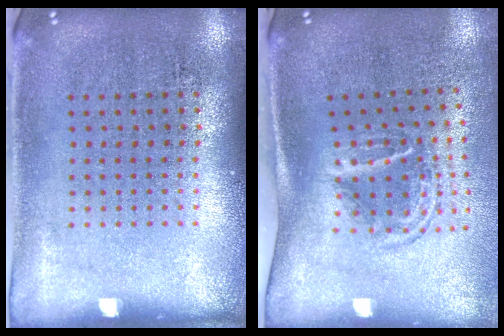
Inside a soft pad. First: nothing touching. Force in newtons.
{"total": 1.7, "press": 1.1, "slide": 1.3}